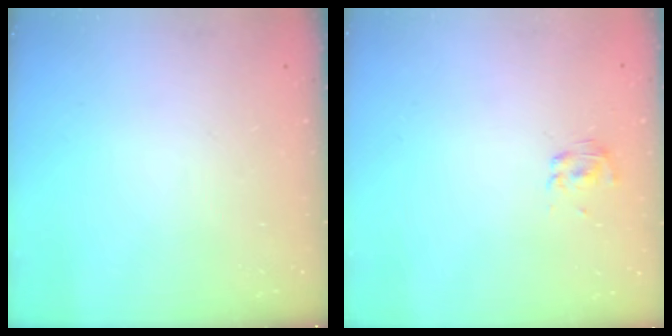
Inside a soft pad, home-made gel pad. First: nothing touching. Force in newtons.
{"total": 2.7, "press": 2.4, "slide": 1.2}